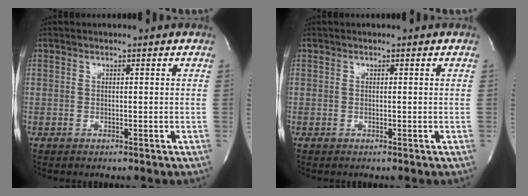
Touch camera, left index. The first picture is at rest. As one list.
[{"total": 0.0}]